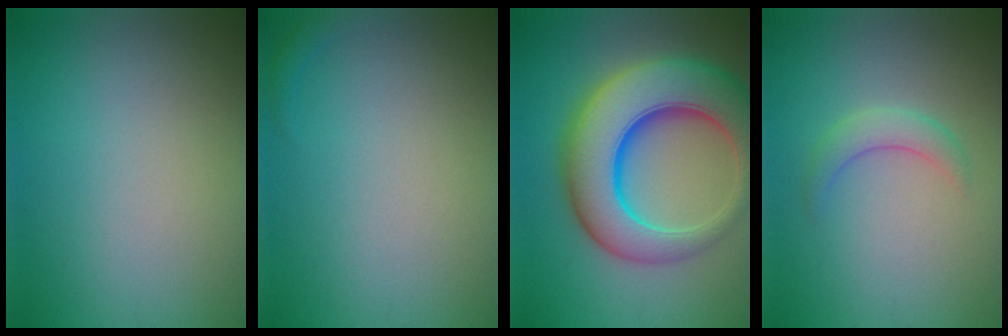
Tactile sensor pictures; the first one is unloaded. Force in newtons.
{"total": 0.7, "press": 0.7, "slide": 0.1}
{"total": 11.8, "press": 11.8, "slide": 0.5}
{"total": 2.0, "press": 2.0, "slide": 0.0}